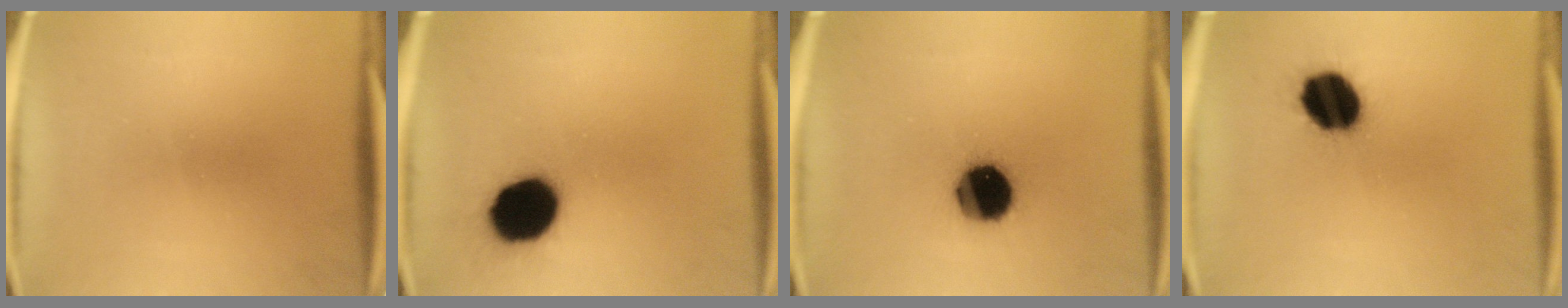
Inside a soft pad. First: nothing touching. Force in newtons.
{"total": 15.0}
{"total": 15.9}
{"total": 13.6}